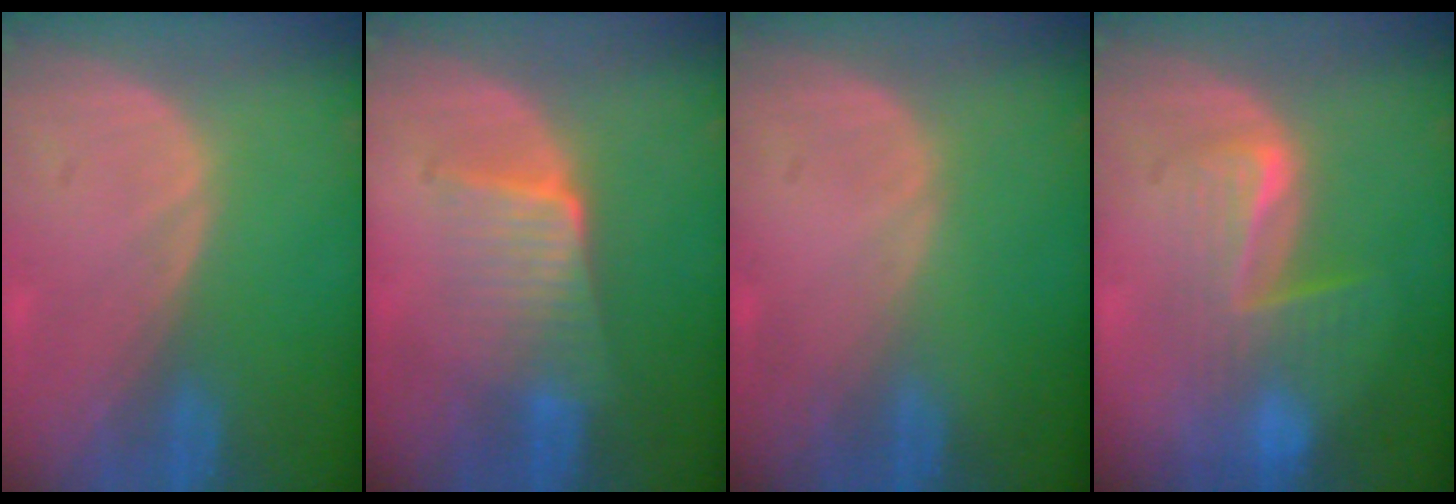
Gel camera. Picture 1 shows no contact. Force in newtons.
{"total": 6.7, "press": 5.8, "slide": 3.4}
{"total": 0.0}
{"total": 6.5, "press": 6.4, "slide": 1.3}